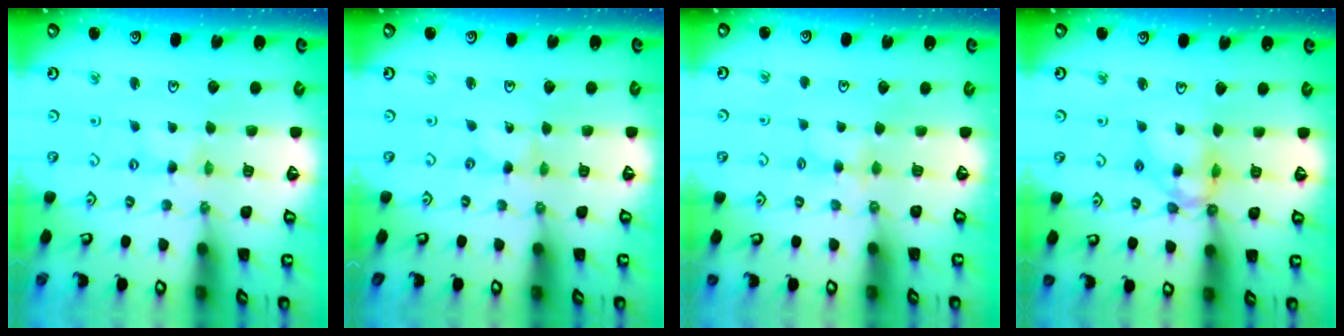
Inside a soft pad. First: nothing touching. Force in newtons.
{"total": 0.0}
{"total": 4.0, "press": 4.0, "slide": 0.5}
{"total": 9.8, "press": 9.7, "slide": 1.2}